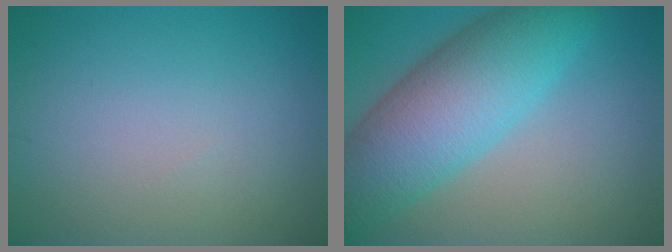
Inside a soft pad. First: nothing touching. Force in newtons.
{"total": 10.0, "press": 10.0, "slide": 0.2}